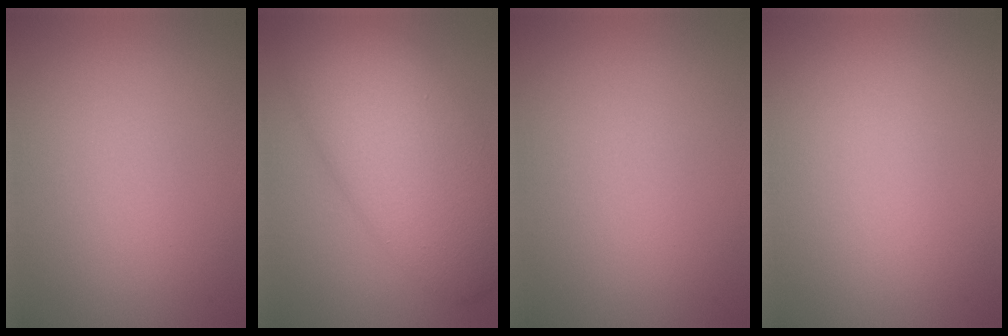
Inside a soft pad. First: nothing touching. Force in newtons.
{"total": 10.3, "press": 10.3, "slide": 0.1}
{"total": 0.0}
{"total": 0.0}